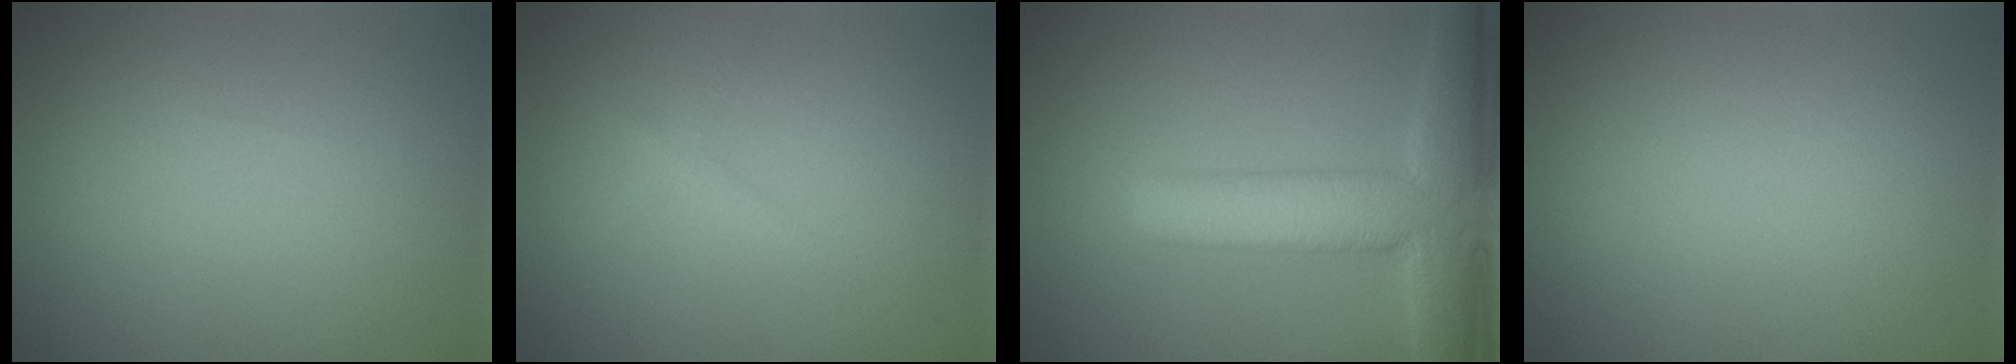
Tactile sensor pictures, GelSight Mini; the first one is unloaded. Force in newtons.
{"total": 0.9, "press": 0.9, "slide": 0.1}
{"total": 7.7, "press": 7.7, "slide": 0.4}
{"total": 0.0}